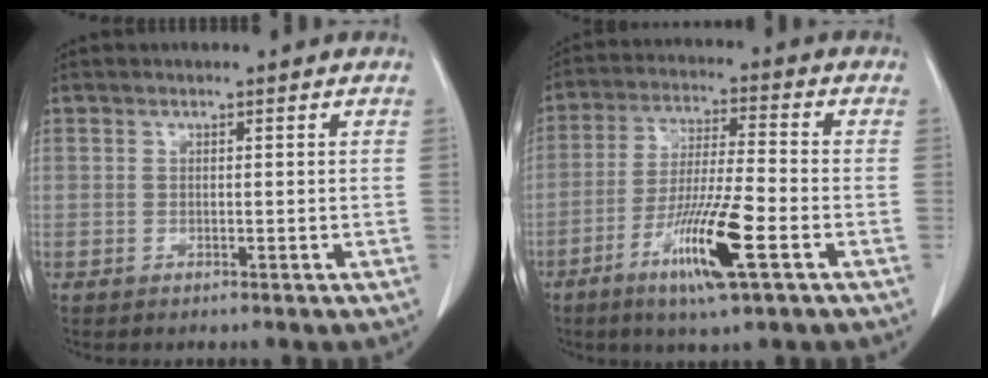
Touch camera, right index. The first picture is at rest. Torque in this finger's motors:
{"motor_torque": [0.92, -0.80, 0.35, 0.08]}